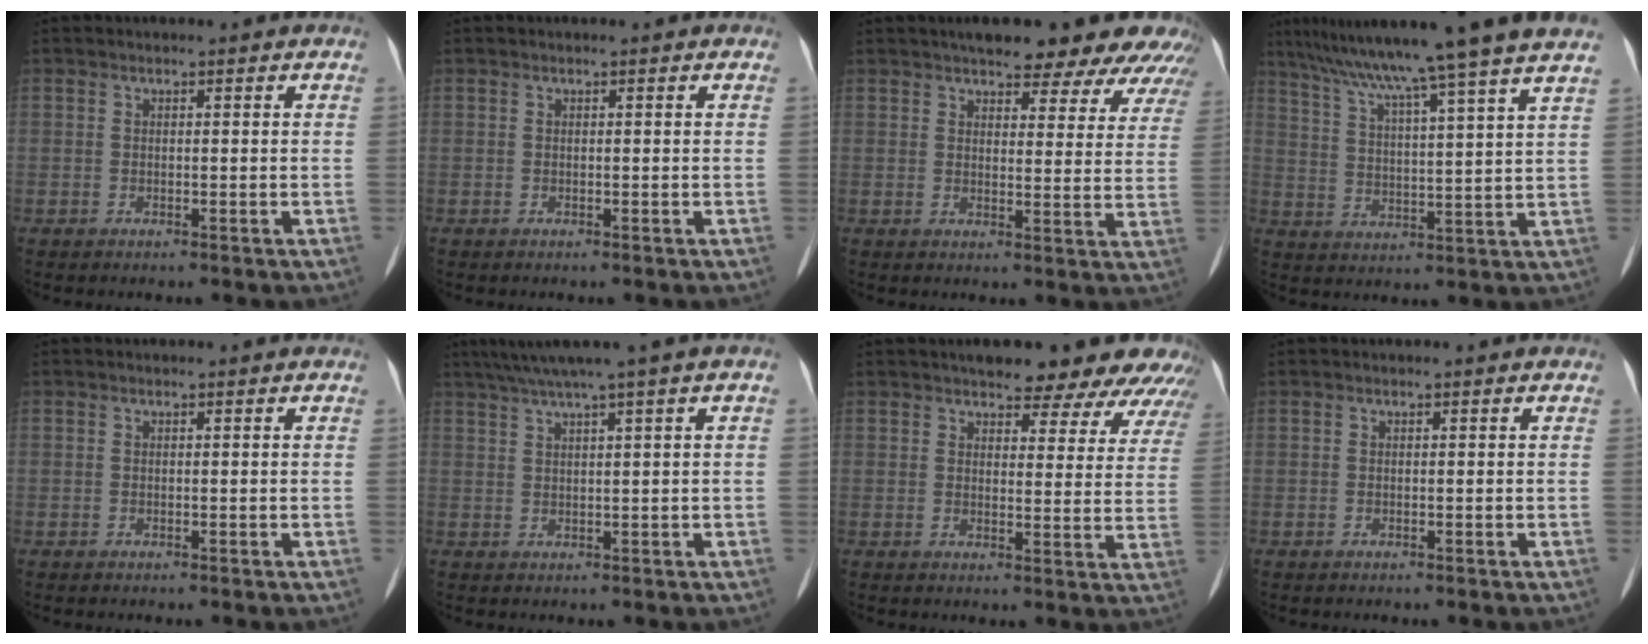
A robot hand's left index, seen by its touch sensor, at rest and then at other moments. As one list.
[{"total": 0.0}, {"total": 17.4, "force": [14.9, 4.9, 7.5], "torque": [-0.071, 0.007, 0.162]}, {"total": 18.7, "force": [15.3, -2.1, 10.6], "torque": [-0.174, 0.002, 0.215]}, {"total": 0.0}, {"total": 5.6, "force": [3.6, -1.2, 4.1], "torque": [-0.072, 0.021, 0.065]}, {"total": 15.9, "force": [13.8, 4.7, 6.4], "torque": [-0.046, 0.001, 0.144]}, {"total": 0.0}]